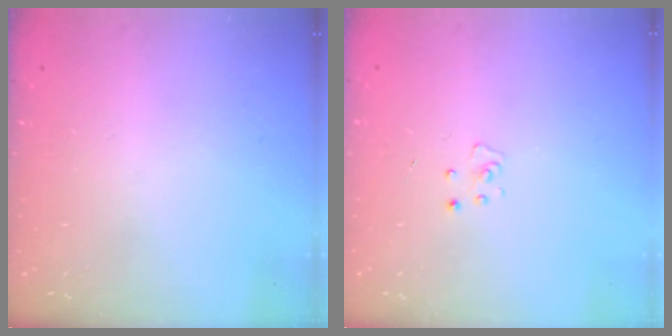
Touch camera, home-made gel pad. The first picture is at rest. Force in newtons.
{"total": 2.7, "press": 2.7, "slide": 0.3}